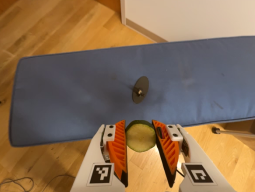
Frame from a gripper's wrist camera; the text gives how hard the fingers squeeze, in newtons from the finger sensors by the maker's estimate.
{"total": 8.6, "left": 8.4, "right": 8.7}